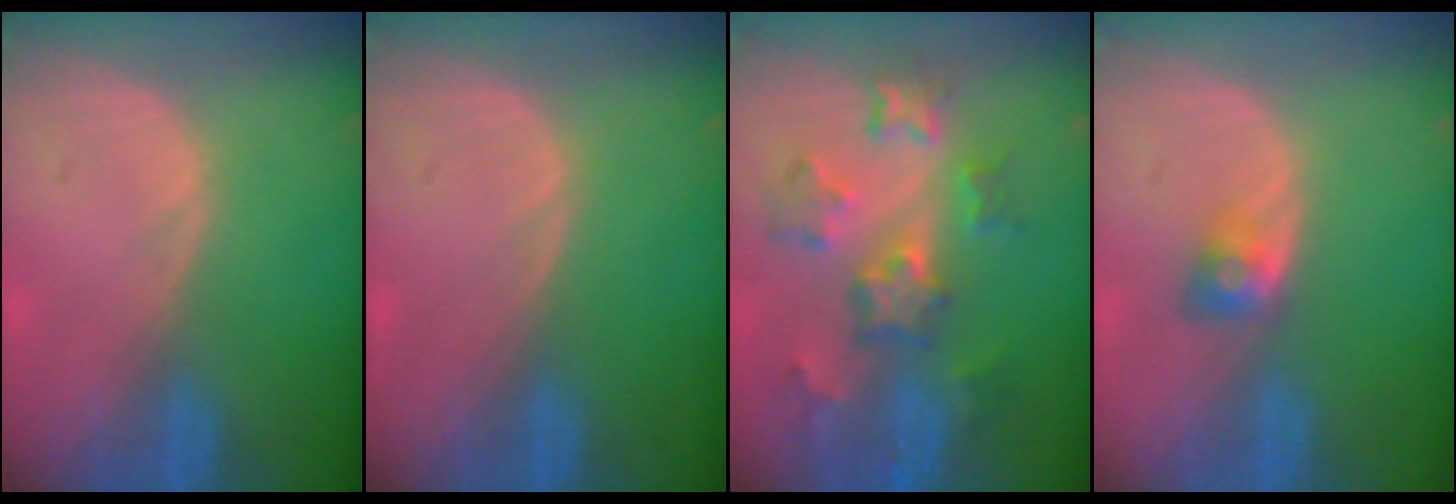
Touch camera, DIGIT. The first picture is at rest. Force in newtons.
{"total": 0.0}
{"total": 8.7, "press": 7.8, "slide": 3.9}
{"total": 2.9, "press": 2.5, "slide": 1.6}